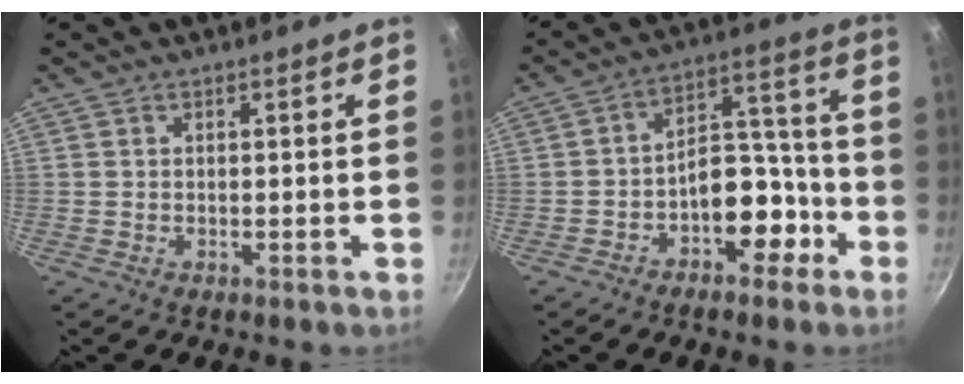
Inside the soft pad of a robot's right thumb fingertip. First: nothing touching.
{"total": 11.5, "force": [-5.2, 7.2, 7.3], "torque": [-0.054, 0.088, -0.071]}